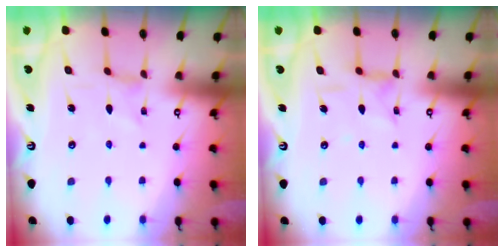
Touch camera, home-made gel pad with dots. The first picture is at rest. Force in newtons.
{"total": 4.3, "press": 4.3, "slide": 0.3}